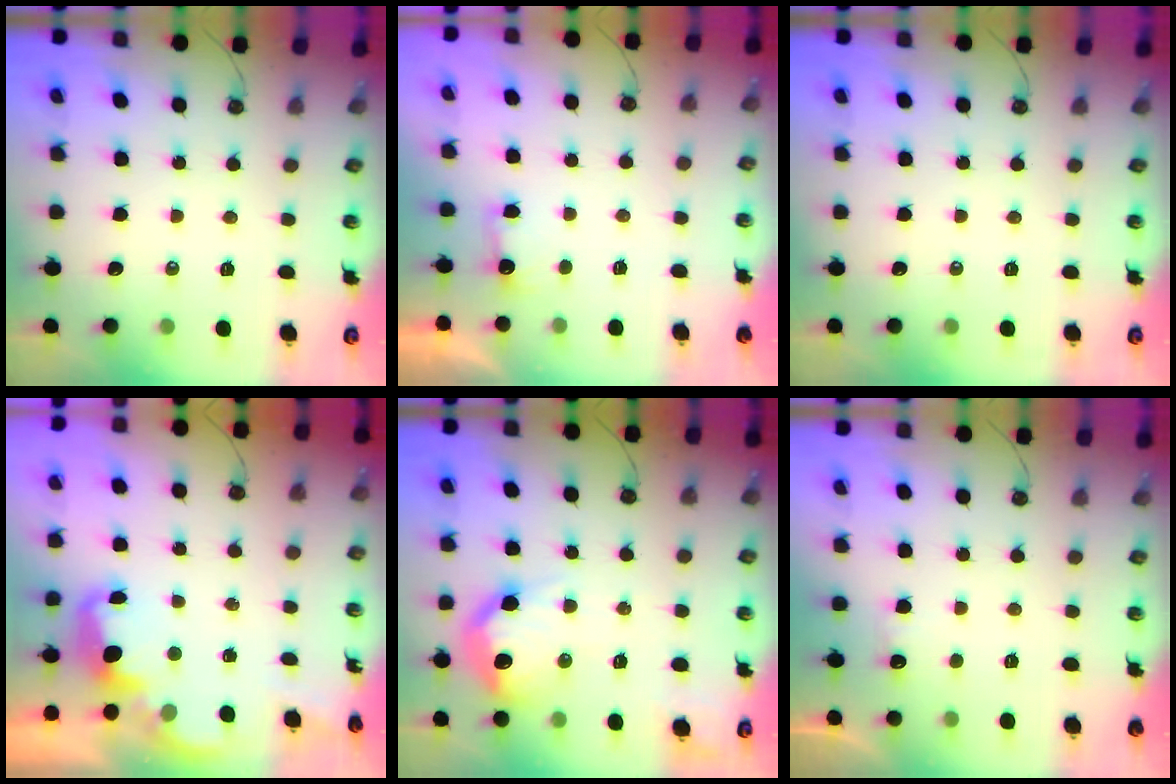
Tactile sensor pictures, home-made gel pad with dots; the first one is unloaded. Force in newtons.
{"total": 2.3, "press": 2.1, "slide": 0.9}
{"total": 0.0}
{"total": 2.8, "press": 2.7, "slide": 0.7}
{"total": 18.2, "press": 18.1, "slide": 1.6}
{"total": 5.6, "press": 5.5, "slide": 1.2}